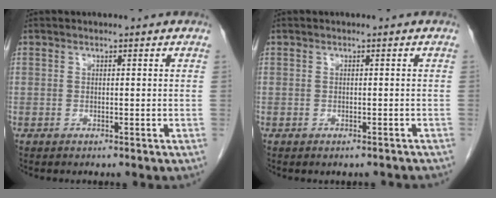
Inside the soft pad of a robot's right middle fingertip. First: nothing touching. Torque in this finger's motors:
{"motor_torque": [-0.19, -0.24, 0.00, 0.01]}